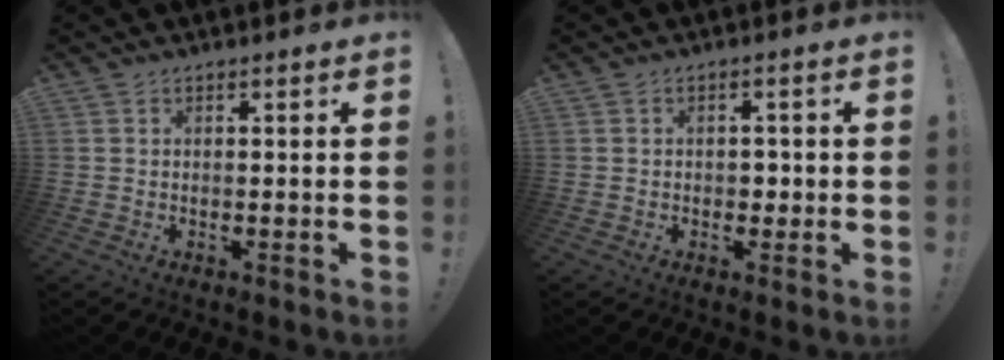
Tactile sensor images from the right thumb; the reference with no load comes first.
{"total": 2.2, "force": [-0.4, 1.8, 1.1], "torque": [-0.011, 0.003, -0.011]}